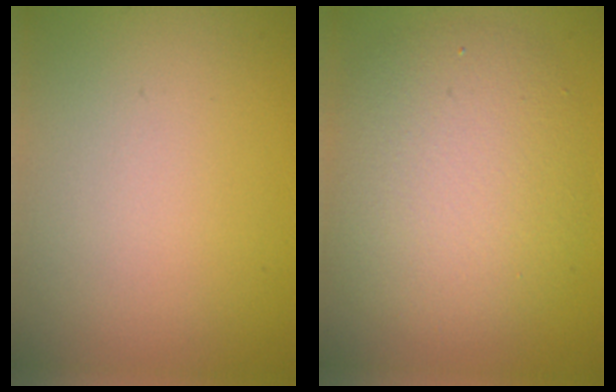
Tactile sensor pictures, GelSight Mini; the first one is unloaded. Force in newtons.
{"total": 6.3, "press": 6.3, "slide": 0.6}